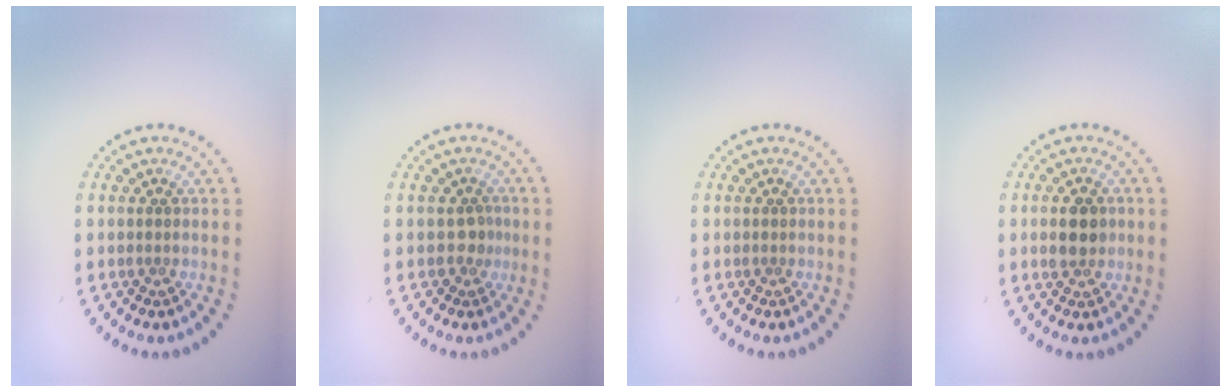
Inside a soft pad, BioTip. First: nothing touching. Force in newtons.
{"total": 1.3, "press": 1.0, "slide": 0.8}
{"total": 0.0}
{"total": 2.9, "press": 2.9, "slide": 0.2}